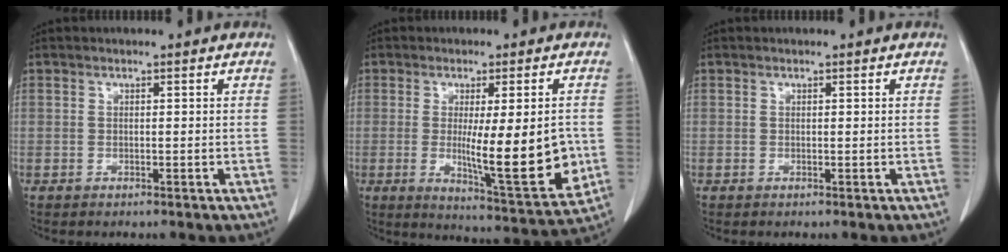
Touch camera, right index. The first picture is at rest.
{"total": 14.1, "force": [-1.1, 2.1, 13.9], "torque": [-0.196, -0.029, -0.007]}
{"total": 0.0}